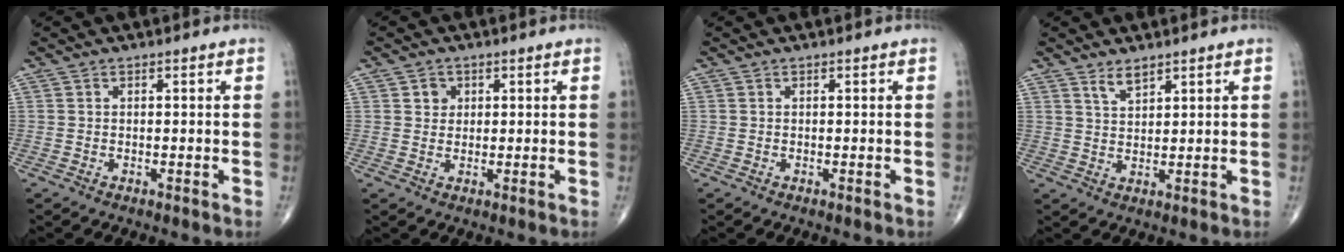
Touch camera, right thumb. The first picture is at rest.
{"total": 2.4, "force": [0.9, 2.1, 0.8], "torque": [0.001, -0.003, 0.011]}
{"total": 0.0}
{"total": 3.0, "force": [2.4, 1.0, 1.5], "torque": [-0.024, -0.018, 0.049]}